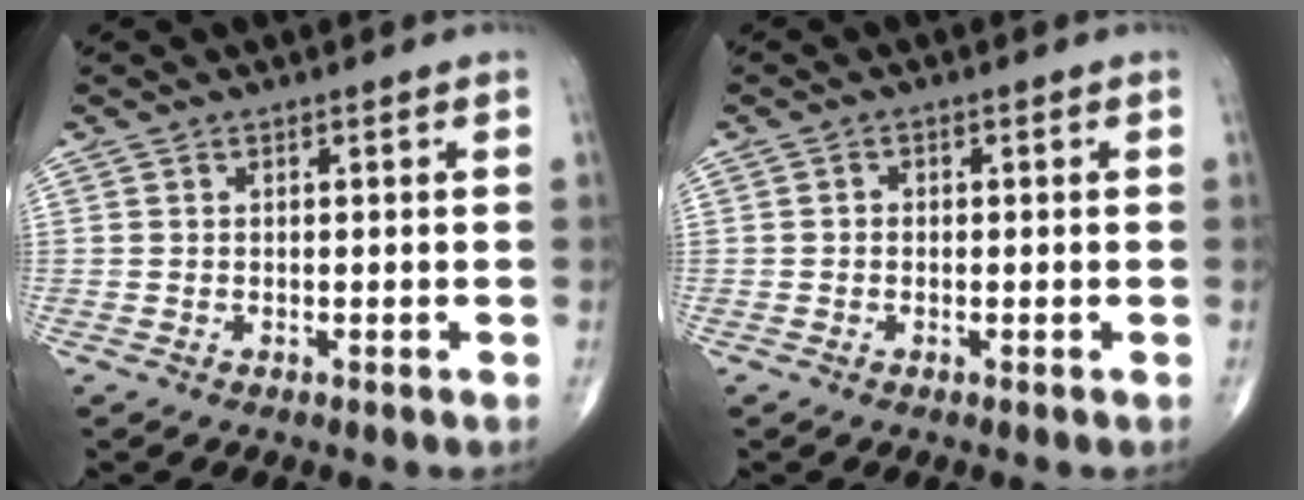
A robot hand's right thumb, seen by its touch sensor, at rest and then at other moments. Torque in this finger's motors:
{"motor_torque": [-0.50, -0.18, -0.02, 0.04, 0.01]}